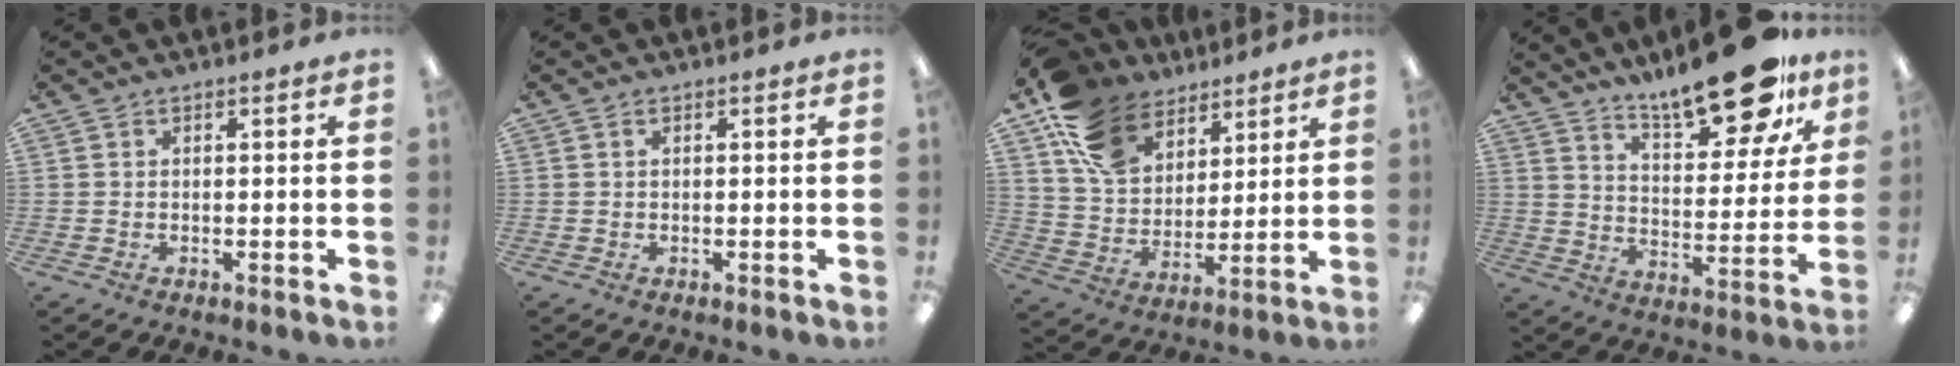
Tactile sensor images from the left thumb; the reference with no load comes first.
{"total": 0.0}
{"total": 15.3, "force": [10.0, 10.0, 5.9], "torque": [-0.119, -0.046, 0.197]}
{"total": 19.7, "force": [15.4, 6.3, 10.5], "torque": [-0.152, -0.099, 0.257]}